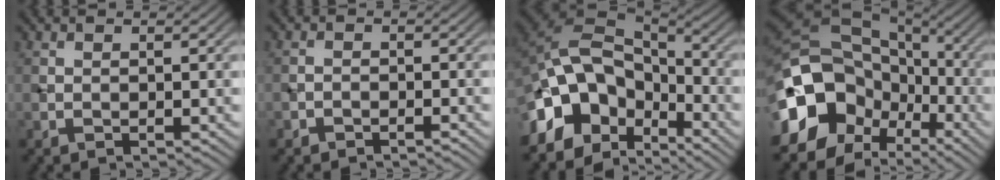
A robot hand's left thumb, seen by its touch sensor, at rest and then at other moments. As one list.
[{"total": 1.3, "force": [-1.2, 0.5, 0.3], "torque": [-0.003, 0.001, -0.025]}, {"total": 16.6, "force": [-5.0, 10.9, 11.5], "torque": [-0.237, -0.006, -0.077]}, {"total": 21.4, "force": [-6.6, 17.0, 11.1], "torque": [-0.237, -0.029, -0.119]}]